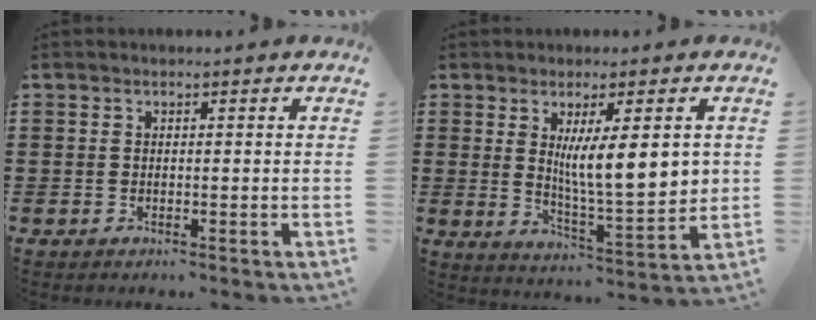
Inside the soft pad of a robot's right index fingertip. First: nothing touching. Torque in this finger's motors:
{"motor_torque": [0.58, -0.07, 0.67, 0.21]}